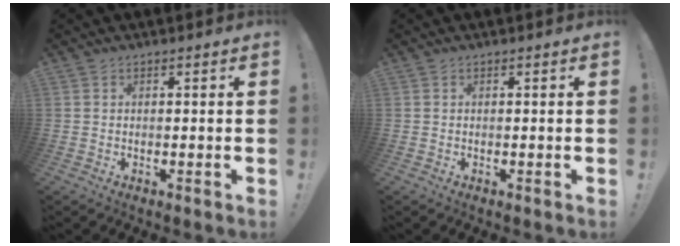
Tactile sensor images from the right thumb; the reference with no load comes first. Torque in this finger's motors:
{"motor_torque": [0.10, -0.02, 0.06, -0.13, 0.00]}